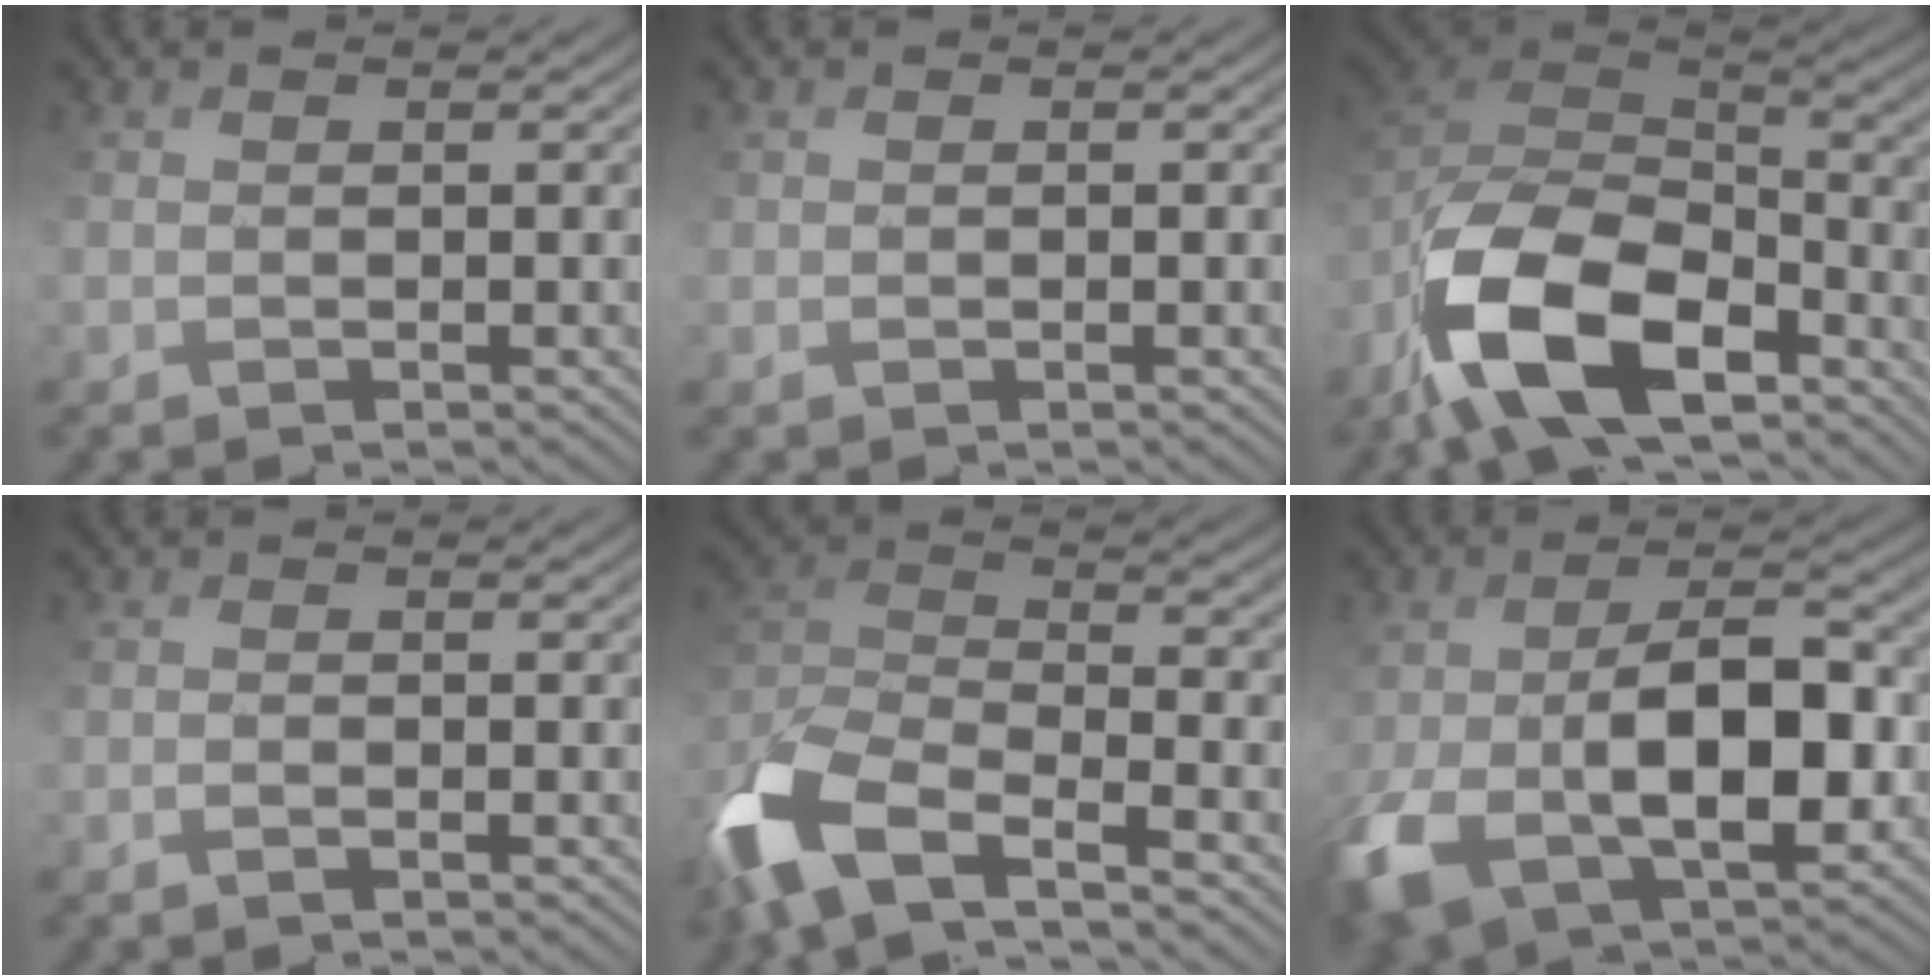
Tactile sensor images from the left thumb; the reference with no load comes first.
{"total": 0.6, "force": [-0.1, 0.5, -0.1], "torque": [0.007, -0.003, -0.002]}
{"total": 15.6, "force": [-8.6, 7.2, 10.8], "torque": [-0.264, -0.015, -0.170]}
{"total": 0.7, "force": [-0.6, -0.1, 0.4], "torque": [-0.003, -0.002, -0.008]}
{"total": 12.4, "force": [-7.8, 4.6, 8.4], "torque": [-0.200, -0.011, -0.161]}
{"total": 12.3, "force": [-1.9, 7.4, 9.6], "torque": [-0.181, -0.026, -0.016]}